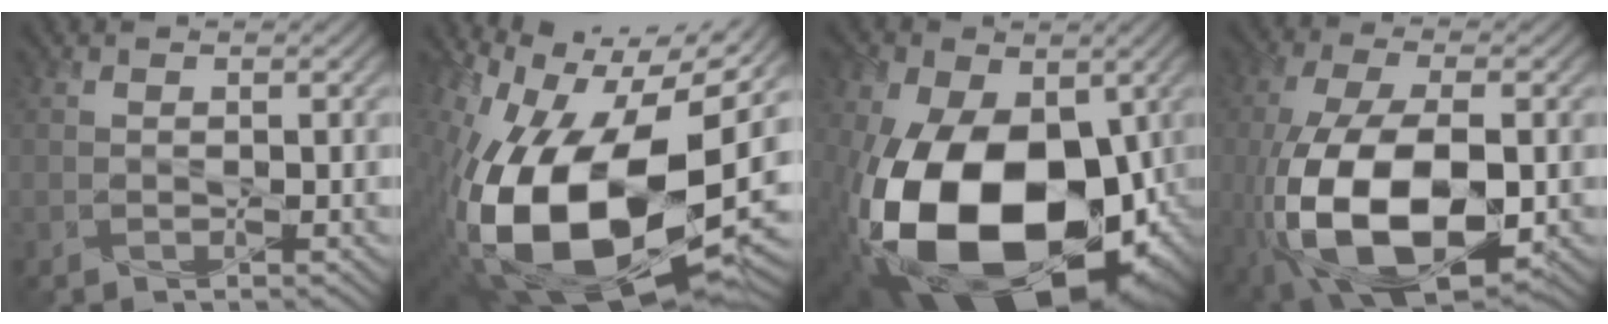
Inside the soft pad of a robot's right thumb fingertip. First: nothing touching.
{"total": 20.5, "force": [-2.3, 11.2, 17.1], "torque": [-0.342, -0.035, -0.033]}
{"total": 23.0, "force": [-4.6, 14.5, 17.3], "torque": [-0.342, -0.063, -0.057]}
{"total": 15.8, "force": [-4.4, 7.7, 13.1], "torque": [-0.286, -0.021, -0.079]}